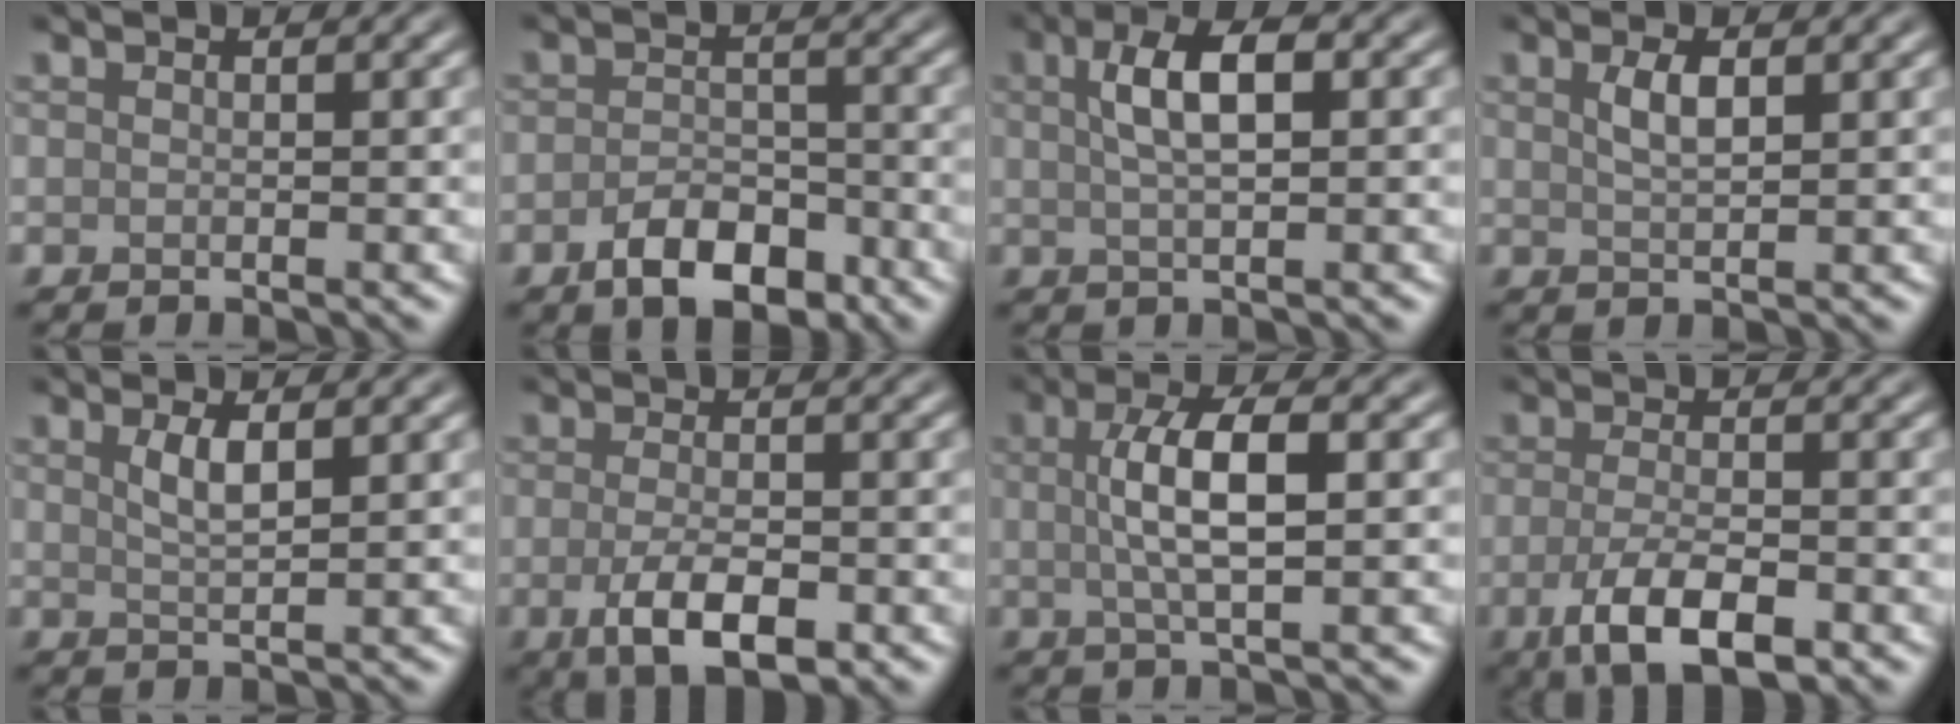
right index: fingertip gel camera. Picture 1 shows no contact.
{"total": 4.5, "force": [-2.6, 2.4, 2.8], "torque": [-0.041, 0.001, -0.046]}
{"total": 4.5, "force": [1.2, 1.5, 4.0], "torque": [-0.072, 0.012, 0.018]}
{"total": 2.0, "force": [0.8, 0.7, 1.7], "torque": [-0.035, 0.002, 0.016]}
{"total": 2.1, "force": [1.0, 0.5, 1.8], "torque": [-0.034, -0.001, 0.018]}
{"total": 4.6, "force": [-1.8, 1.7, 3.9], "torque": [-0.075, -0.008, -0.031]}
{"total": 5.0, "force": [0.5, 1.3, 4.8], "torque": [-0.090, 0.007, 0.009]}
{"total": 5.5, "force": [-2.4, 2.0, 4.5], "torque": [-0.091, -0.007, -0.045]}